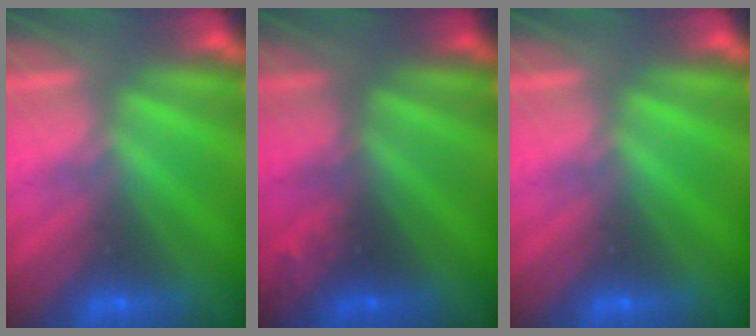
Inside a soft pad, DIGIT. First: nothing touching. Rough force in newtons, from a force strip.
{"total": 2.4}
{"total": 0.0}